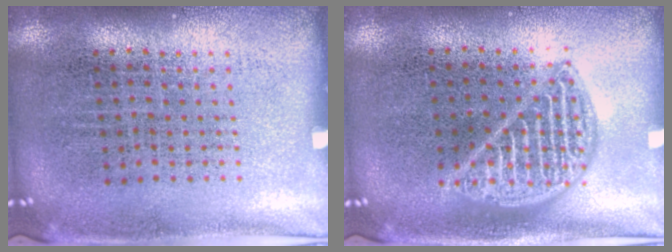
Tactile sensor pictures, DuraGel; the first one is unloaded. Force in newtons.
{"total": 2.2, "press": 2.1, "slide": 0.3}